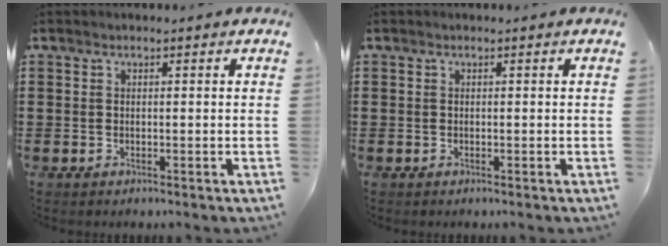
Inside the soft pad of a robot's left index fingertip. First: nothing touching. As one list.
[{"total": 0.0}]